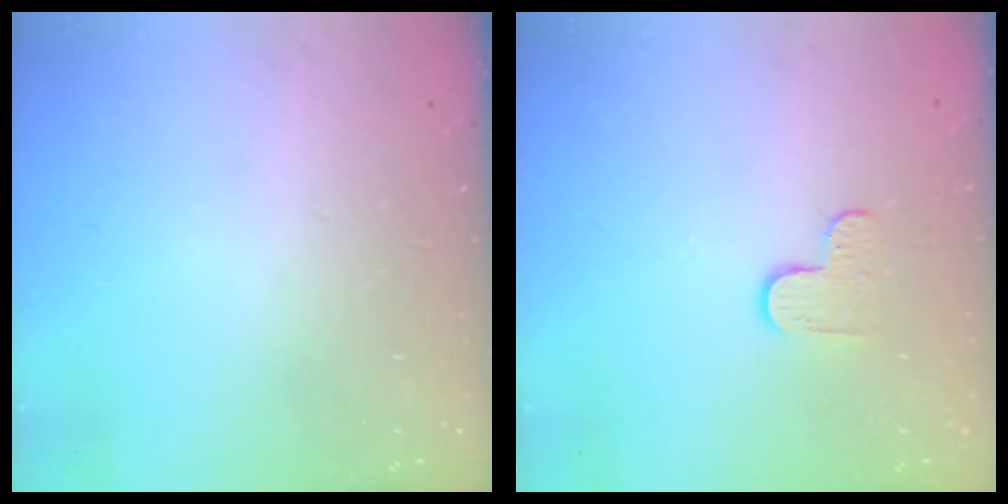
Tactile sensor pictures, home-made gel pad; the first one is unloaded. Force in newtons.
{"total": 3.6, "press": 3.6, "slide": 0.4}